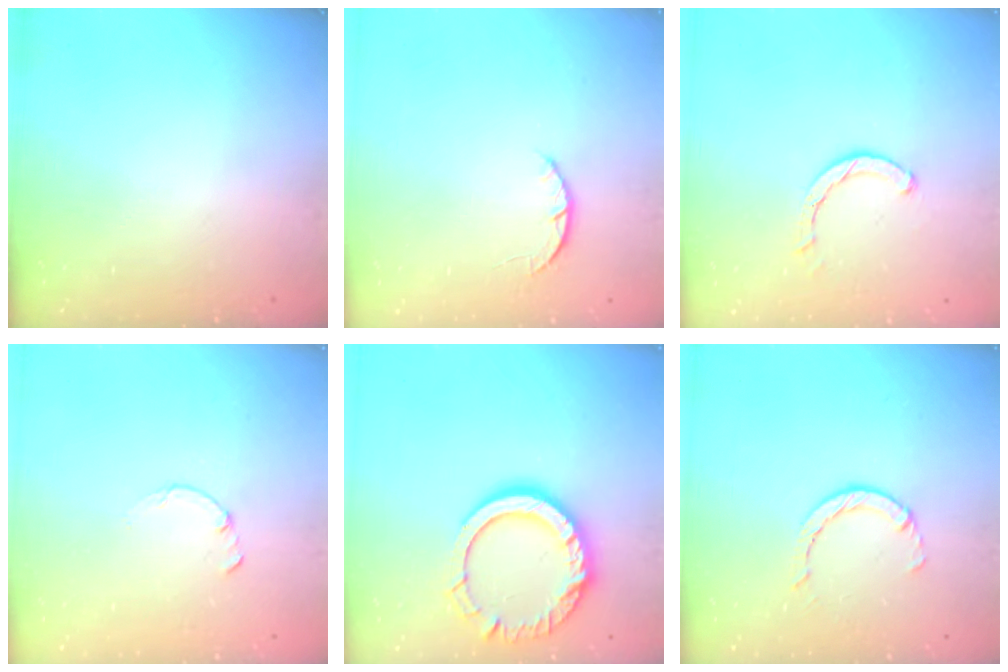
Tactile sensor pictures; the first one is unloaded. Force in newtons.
{"total": 2.6, "press": 2.5, "slide": 0.4}
{"total": 2.0, "press": 2.0, "slide": 0.2}
{"total": 0.0}
{"total": 15.6, "press": 15.5, "slide": 1.4}
{"total": 2.4, "press": 2.4, "slide": 0.4}